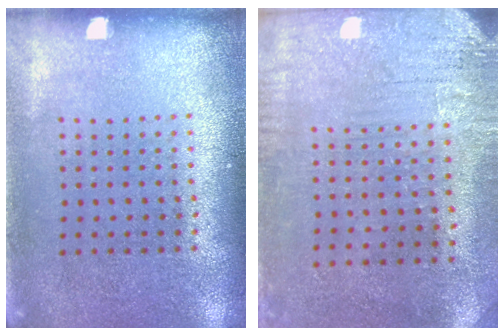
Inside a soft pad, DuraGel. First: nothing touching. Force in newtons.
{"total": 3.2, "press": 2.5, "slide": 2.0}